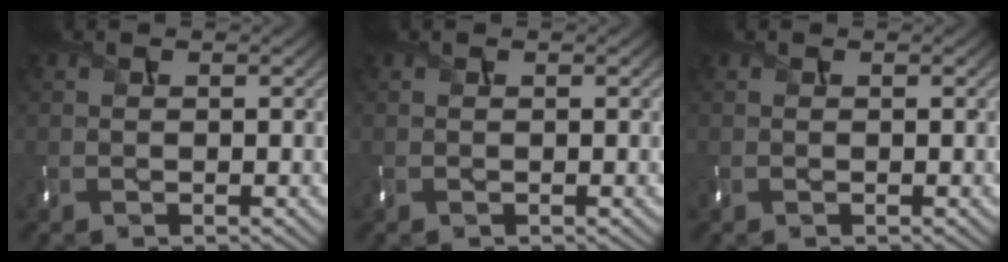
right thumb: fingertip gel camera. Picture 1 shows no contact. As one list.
[{"total": 0.0}, {"total": 0.0}]